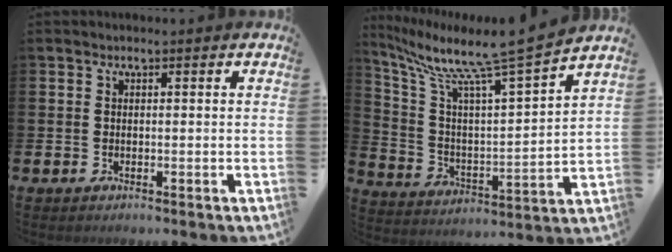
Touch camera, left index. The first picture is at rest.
{"total": 10.7, "force": [9.1, 0.6, 5.6], "torque": [-0.141, -0.065, 0.144]}